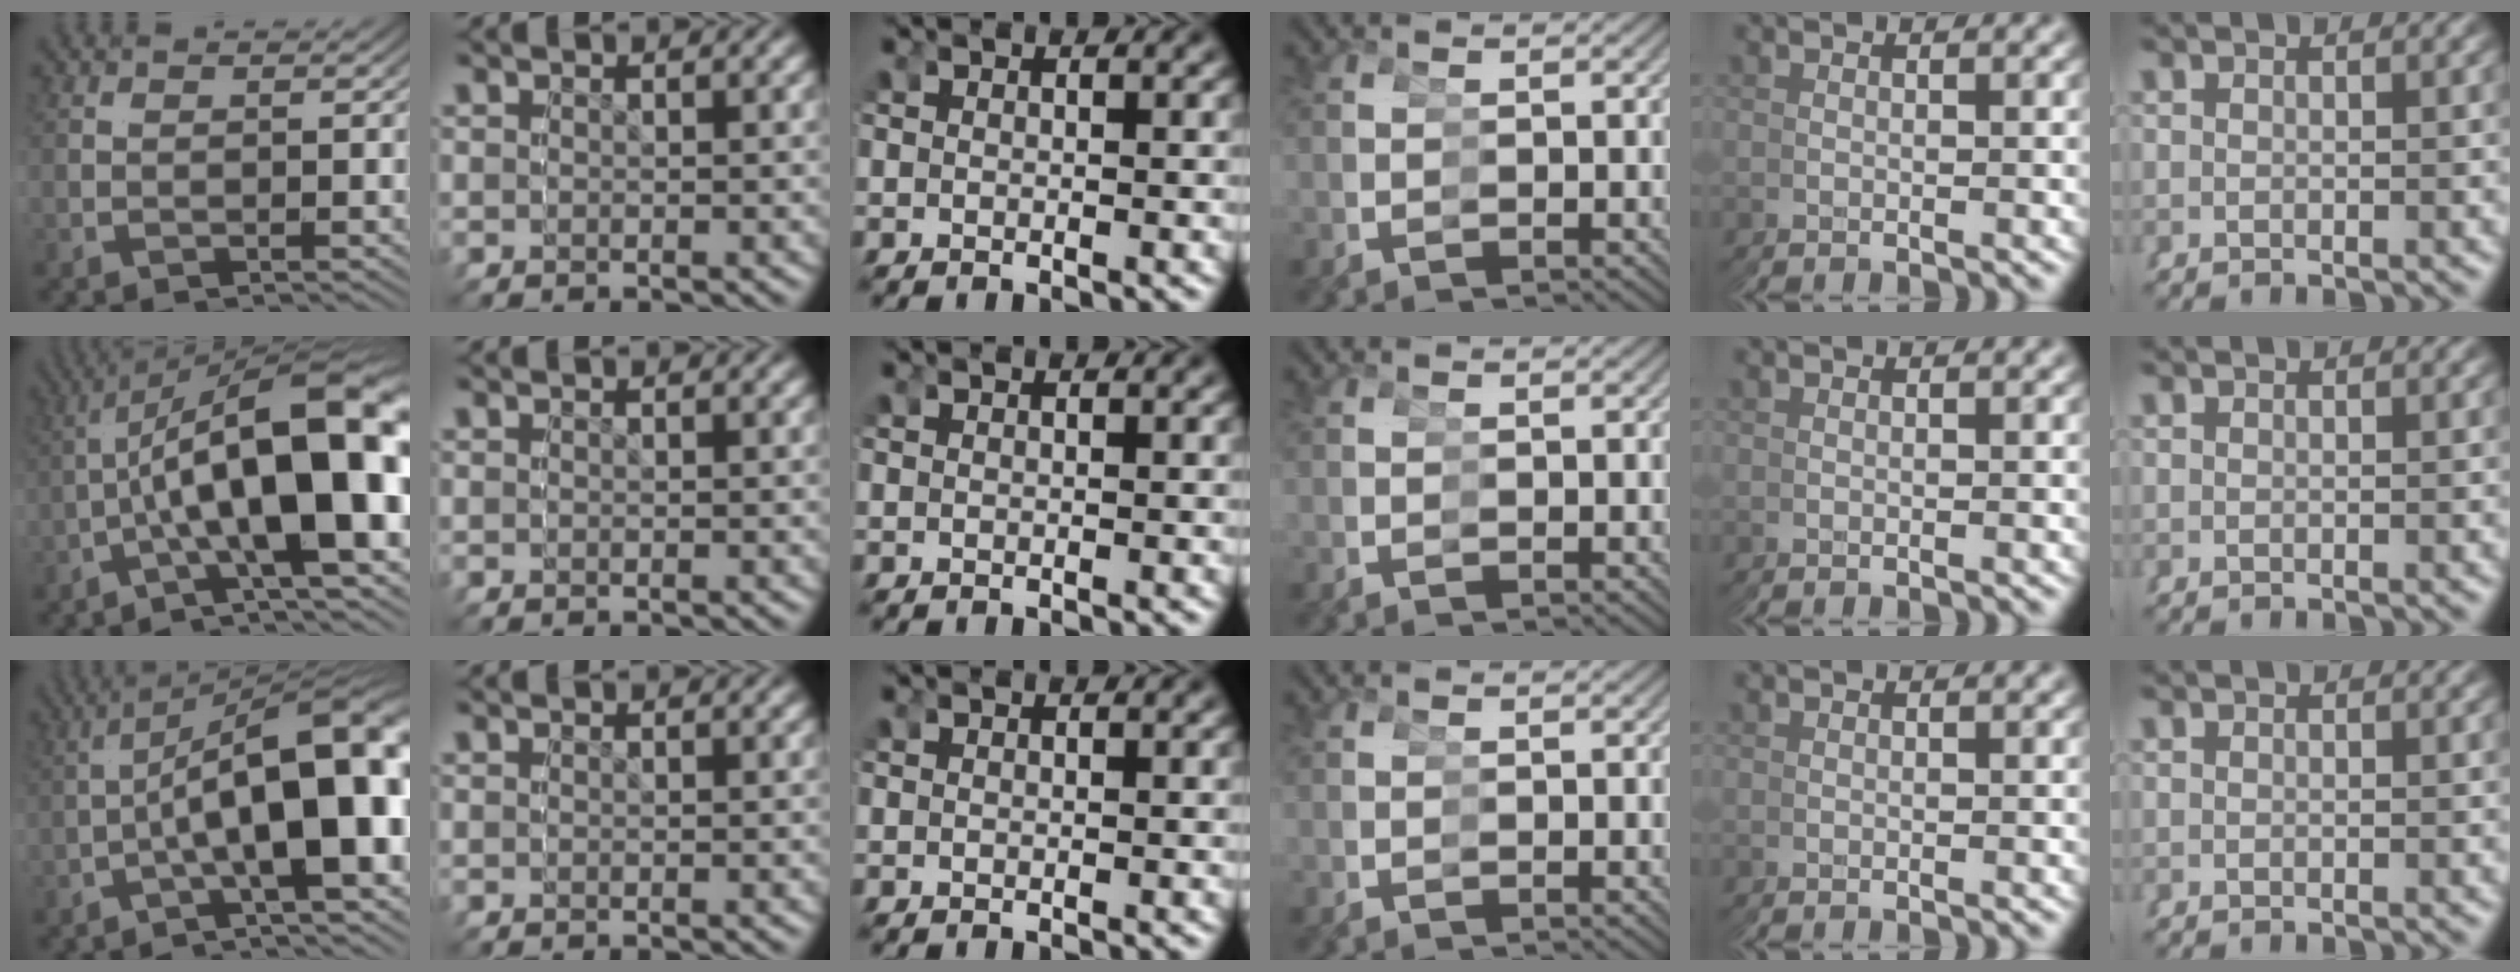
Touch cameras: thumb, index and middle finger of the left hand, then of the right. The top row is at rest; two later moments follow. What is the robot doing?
{"motion": "grasp_and_lifting", "object": "cubes"}